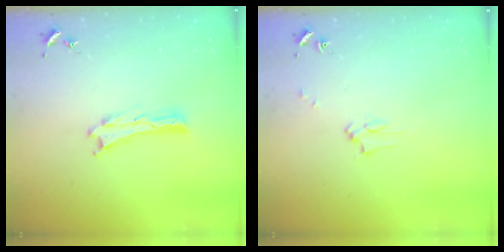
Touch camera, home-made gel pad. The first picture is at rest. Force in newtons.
{"total": 2.2, "press": 2.2, "slide": 0.2}